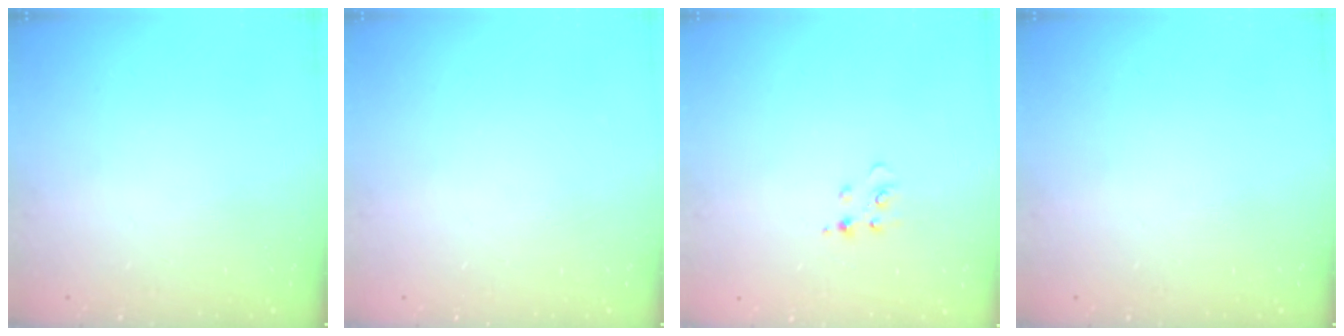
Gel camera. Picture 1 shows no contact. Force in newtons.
{"total": 0.0}
{"total": 4.7, "press": 4.7, "slide": 0.5}
{"total": 0.0}